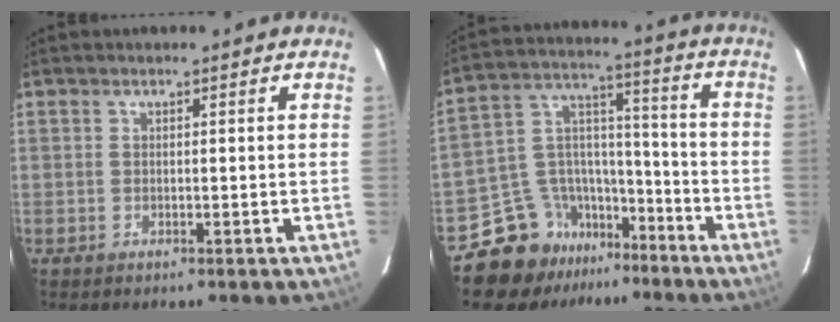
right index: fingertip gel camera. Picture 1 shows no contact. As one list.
[{"total": 13.3, "force": [-9.8, 8.8, 2.0], "torque": [-0.026, 0.093, -0.158]}]